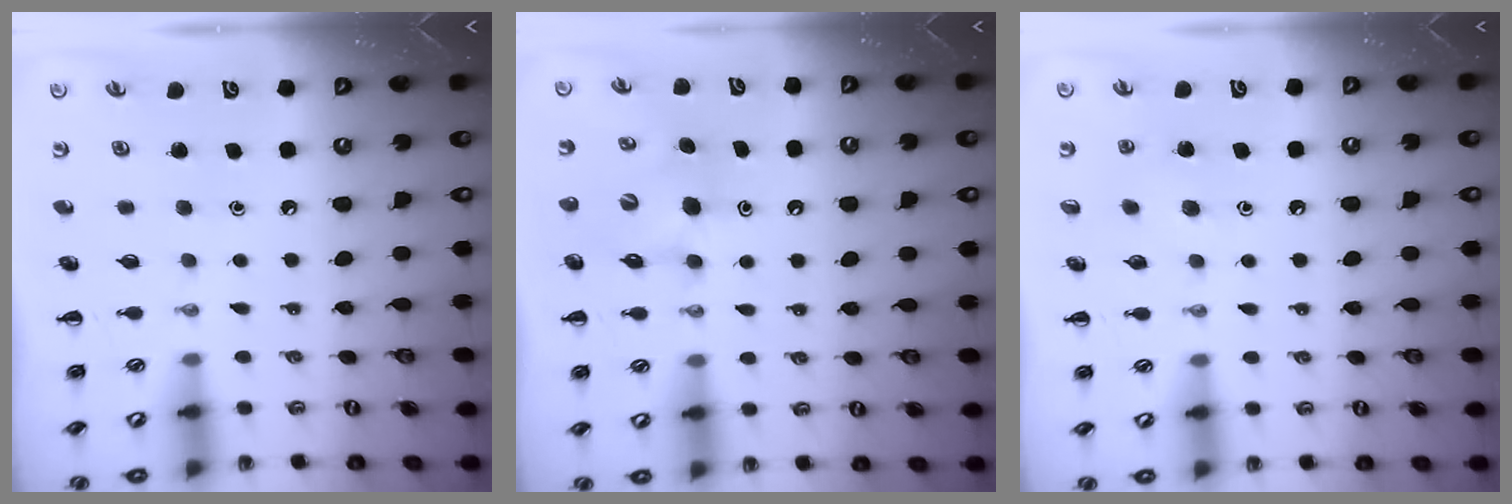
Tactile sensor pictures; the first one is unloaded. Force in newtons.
{"total": 5.8, "press": 5.7, "slide": 0.6}
{"total": 6.9, "press": 6.5, "slide": 2.4}